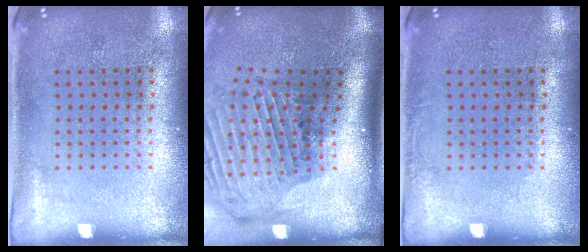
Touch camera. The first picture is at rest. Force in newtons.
{"total": 3.0, "press": 2.2, "slide": 2.0}
{"total": 0.7, "press": 0.7, "slide": 0.1}